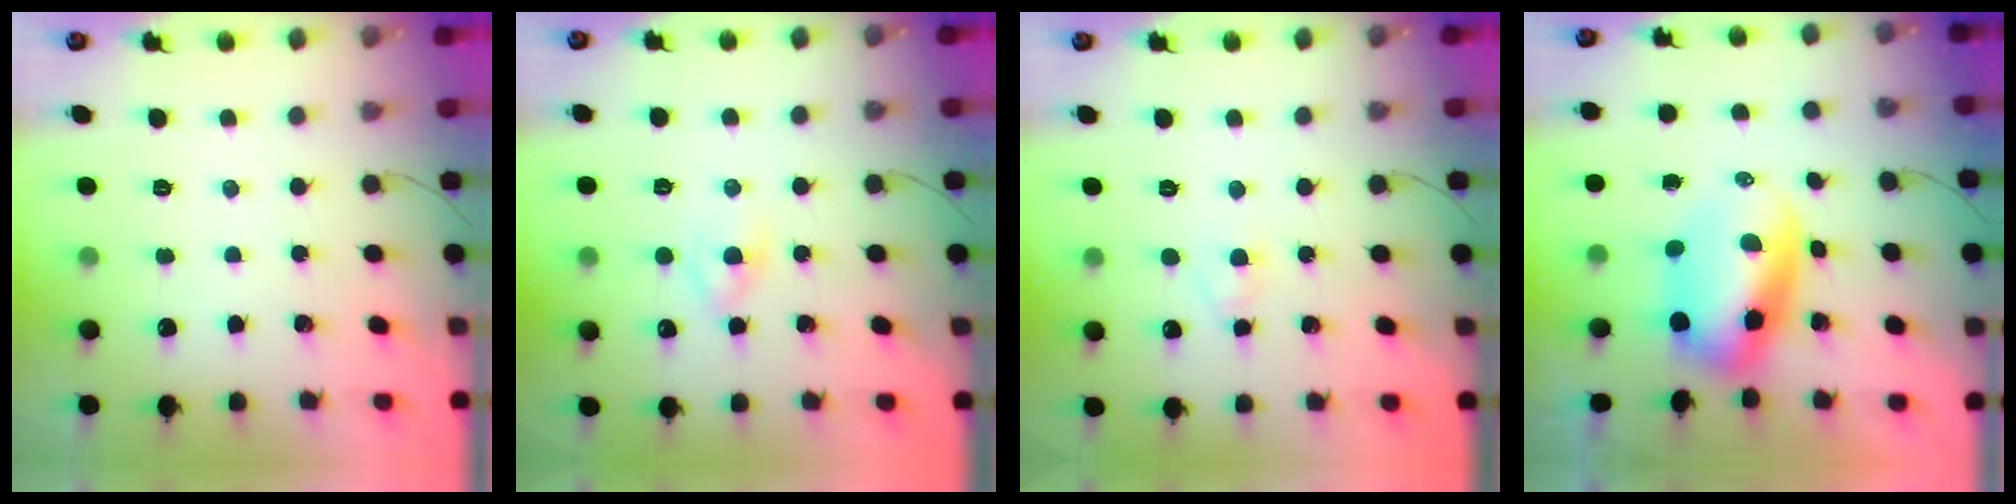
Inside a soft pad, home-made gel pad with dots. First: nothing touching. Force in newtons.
{"total": 2.6, "press": 2.4, "slide": 1.1}
{"total": 2.6, "press": 2.4, "slide": 1.1}
{"total": 8.0, "press": 7.7, "slide": 2.0}